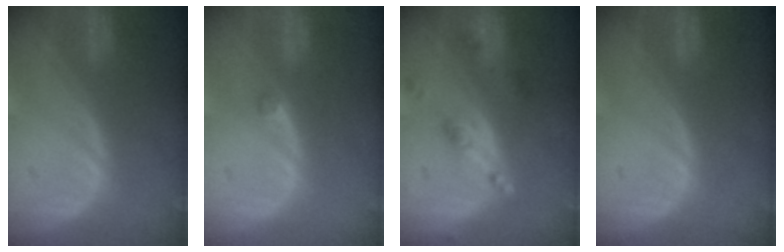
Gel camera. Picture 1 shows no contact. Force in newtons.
{"total": 1.0, "press": 0.9, "slide": 0.5}
{"total": 5.3, "press": 4.8, "slide": 2.2}
{"total": 0.0}